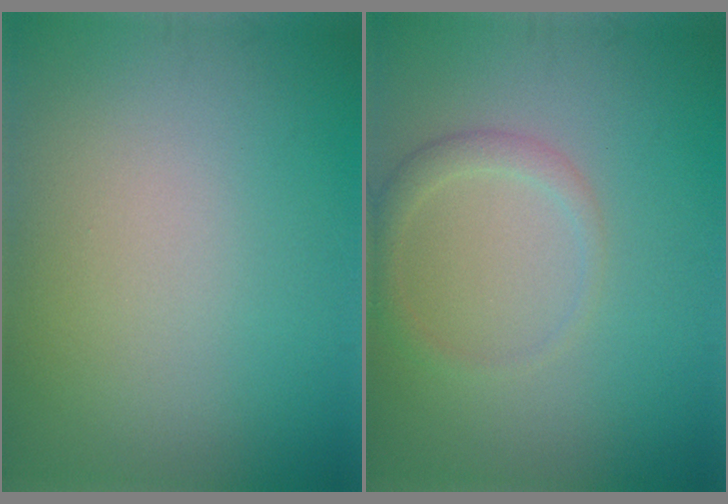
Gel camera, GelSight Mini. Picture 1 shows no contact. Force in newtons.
{"total": 1.7, "press": 1.7, "slide": 0.1}